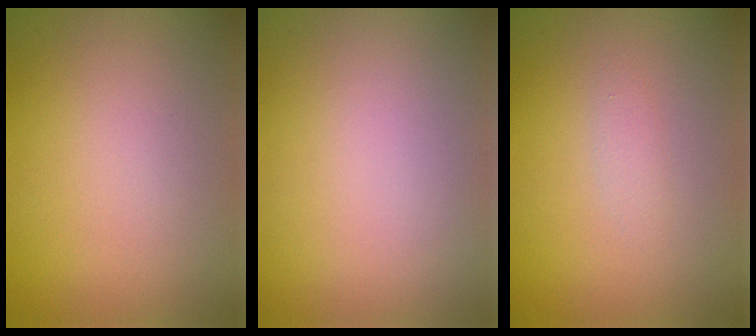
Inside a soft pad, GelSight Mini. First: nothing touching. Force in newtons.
{"total": 0.0}
{"total": 0.8, "press": 0.8, "slide": 0.0}